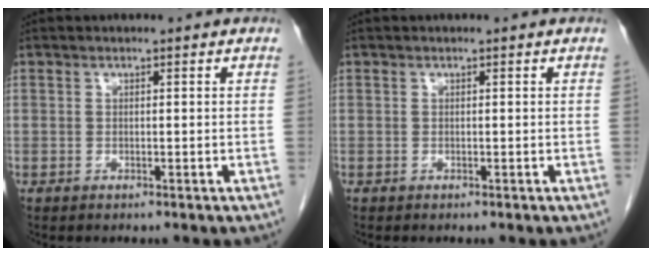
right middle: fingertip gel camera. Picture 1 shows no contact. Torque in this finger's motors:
{"motor_torque": [-0.10, 0.17, 0.08, -0.01]}